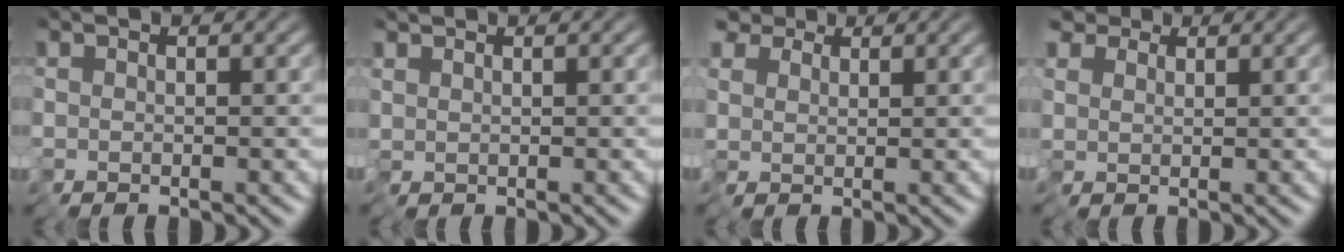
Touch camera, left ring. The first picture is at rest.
{"total": 0.9, "force": [0.7, 0.4, -0.3], "torque": [0.003, 0.005, 0.015]}
{"total": 5.4, "force": [2.9, 4.1, 2.2], "torque": [-0.061, 0.027, 0.043]}
{"total": 4.0, "force": [2.1, 3.1, 1.4], "torque": [-0.040, 0.020, 0.030]}